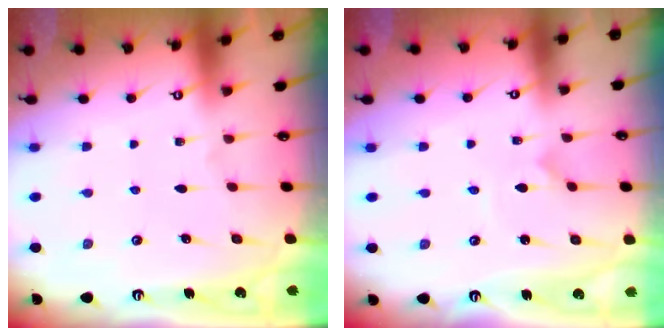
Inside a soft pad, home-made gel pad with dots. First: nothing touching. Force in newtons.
{"total": 0.8, "press": 0.8, "slide": 0.1}